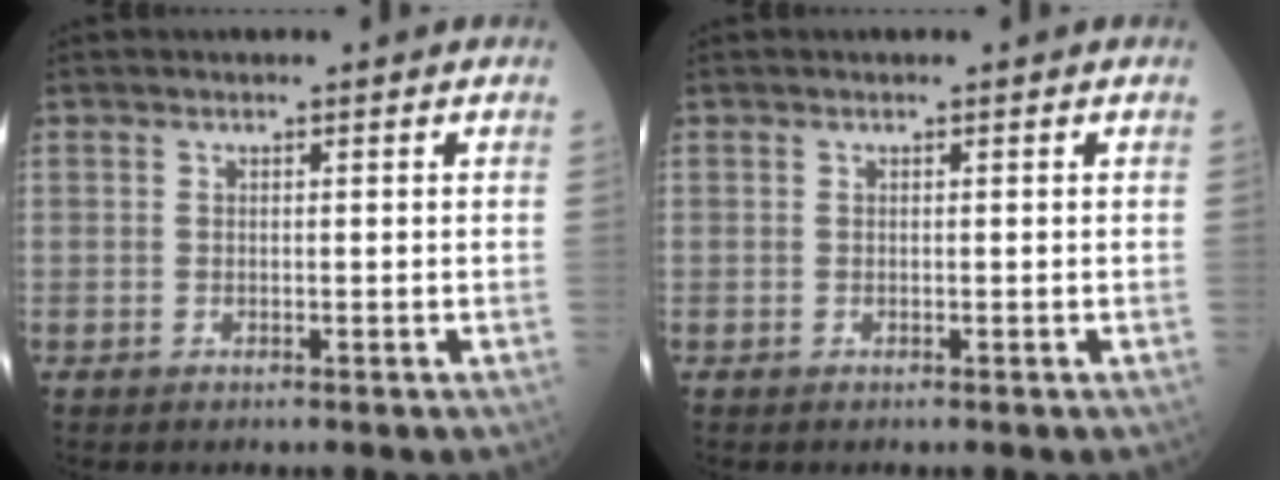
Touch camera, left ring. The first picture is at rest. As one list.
[{"total": 0.0}]